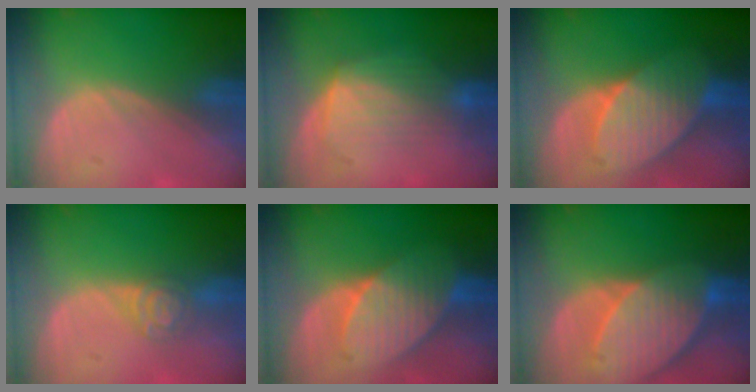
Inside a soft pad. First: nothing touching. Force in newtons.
{"total": 6.4, "press": 6.3, "slide": 1.2}
{"total": 8.8, "press": 8.8, "slide": 0.3}
{"total": 4.3, "press": 4.0, "slide": 1.6}
{"total": 8.0, "press": 8.0, "slide": 0.2}
{"total": 10.7, "press": 9.4, "slide": 5.0}